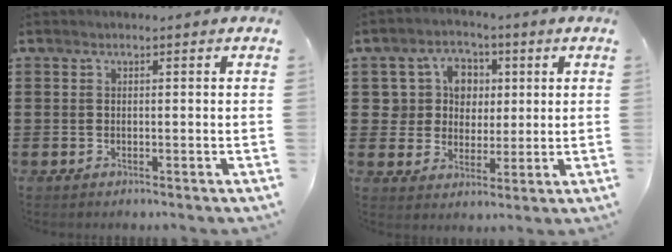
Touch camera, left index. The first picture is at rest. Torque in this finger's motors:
{"motor_torque": [0.95, 1.19, 0.18, 0.02]}